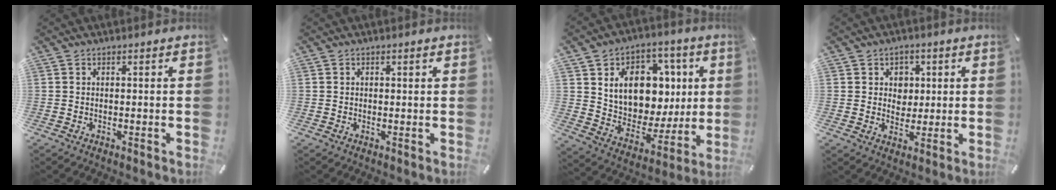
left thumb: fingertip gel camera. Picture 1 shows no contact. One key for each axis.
{"total": 0.7, "fx": 0.2, "fy": 0.6, "fz": 0.3, "tx": -0.007, "ty": 0.004, "tz": 0.003}
{"total": 14.9, "fx": 4.2, "fy": 12.0, "fz": 7.8, "tx": -0.121, "ty": -0.023, "tz": 0.089}
{"total": 5.0, "fx": 1.1, "fy": 4.7, "fz": 1.3, "tx": -0.017, "ty": 0.002, "tz": 0.016}